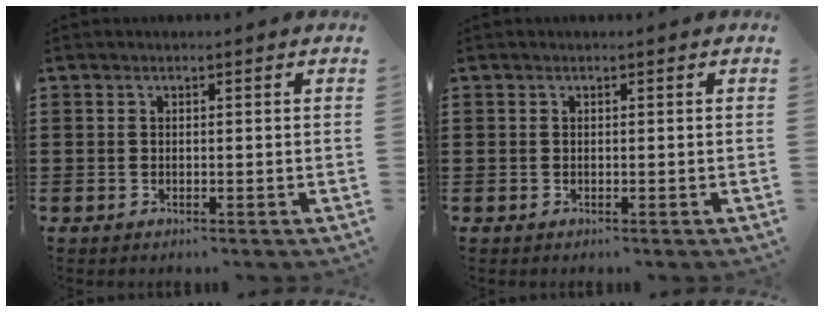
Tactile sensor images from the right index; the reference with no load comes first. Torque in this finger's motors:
{"motor_torque": [0.00, 0.00, 0.00, -0.01]}